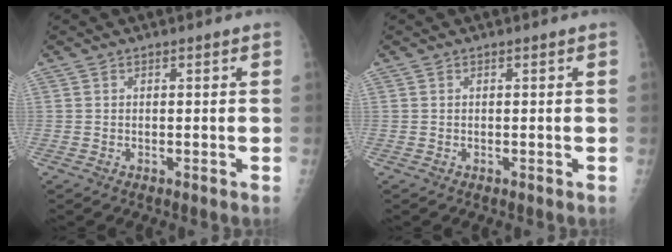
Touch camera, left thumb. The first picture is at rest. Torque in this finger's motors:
{"motor_torque": [0.00, 0.00, -0.05, -0.05, 0.00]}